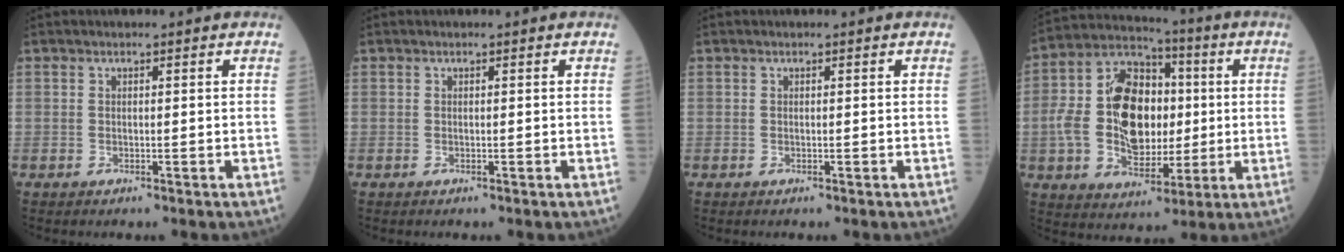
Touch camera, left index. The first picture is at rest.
{"total": 0.0}
{"total": 0.0}
{"total": 15.6, "force": [0.3, 9.9, 12.0], "torque": [-0.255, 0.030, 0.009]}